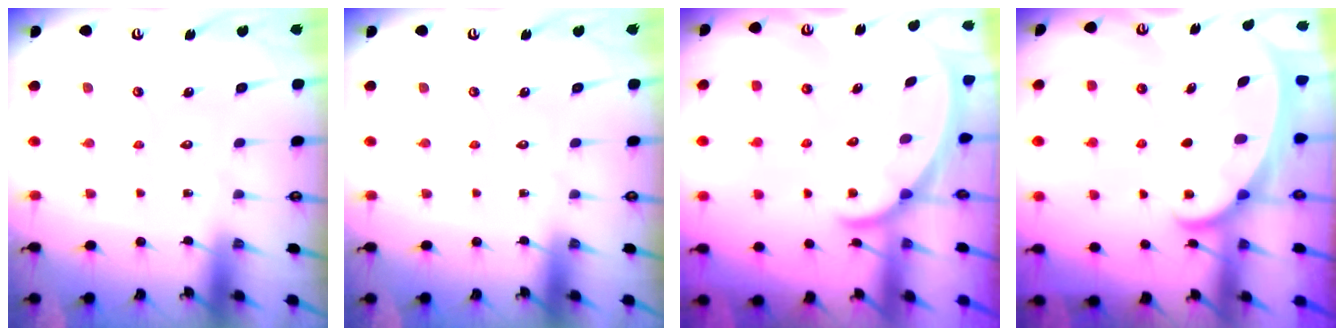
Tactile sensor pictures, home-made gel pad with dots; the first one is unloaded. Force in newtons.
{"total": 0.0}
{"total": 1.8, "press": 1.8, "slide": 0.1}
{"total": 1.9, "press": 1.9, "slide": 0.3}